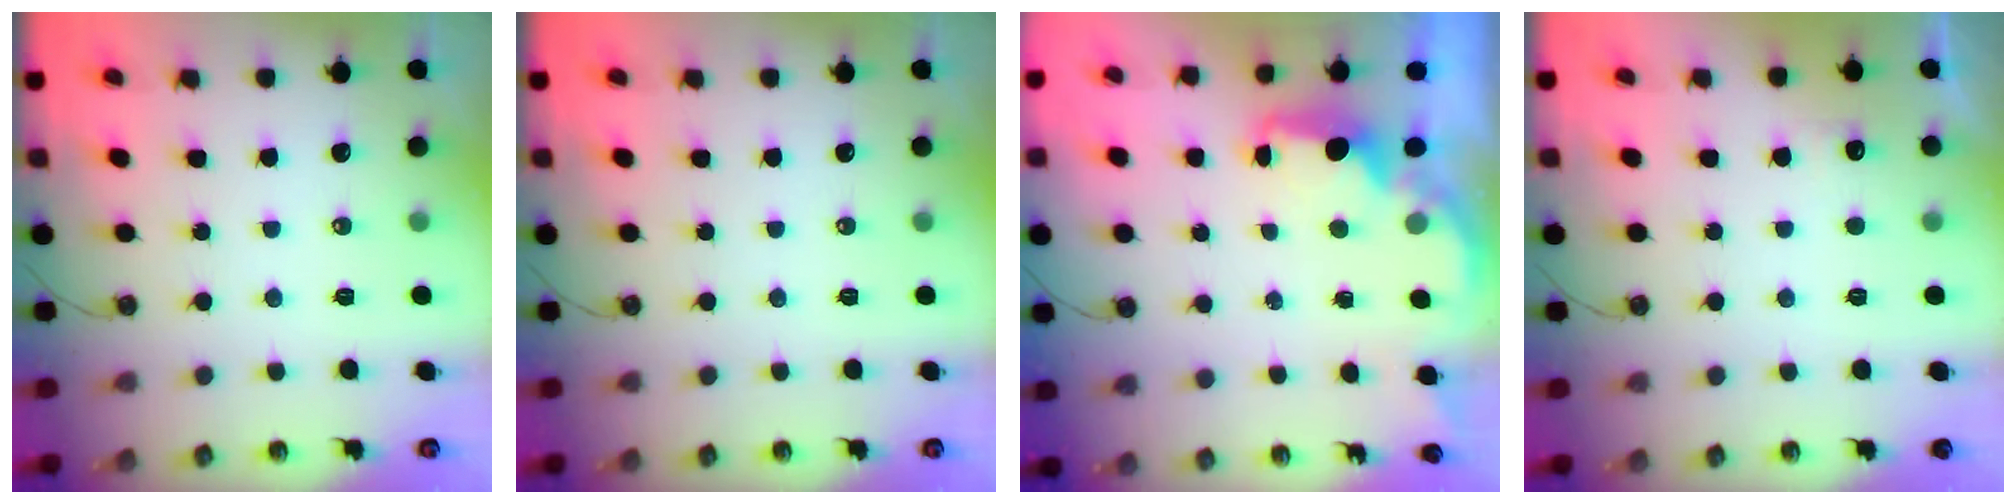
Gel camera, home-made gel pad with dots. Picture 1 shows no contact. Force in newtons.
{"total": 0.0}
{"total": 2.4, "press": 2.2, "slide": 0.7}
{"total": 2.1, "press": 1.9, "slide": 0.9}